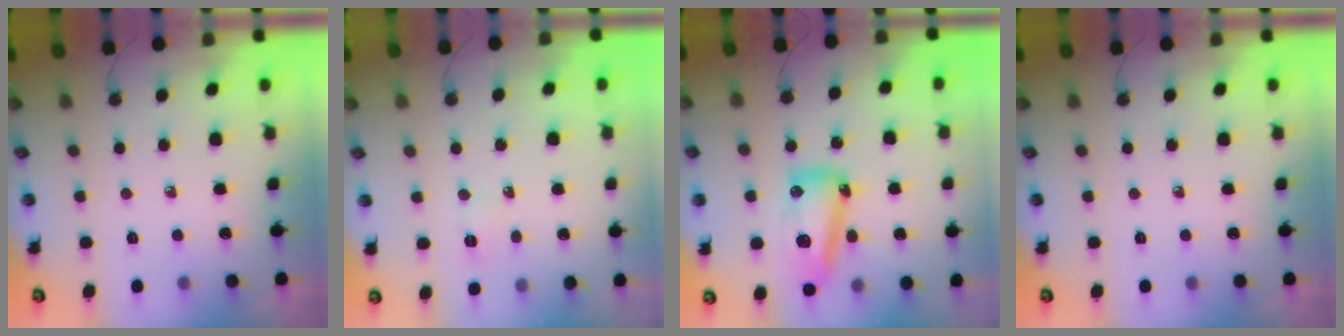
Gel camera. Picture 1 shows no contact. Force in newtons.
{"total": 3.5, "press": 3.4, "slide": 1.0}
{"total": 16.5, "press": 15.1, "slide": 6.5}
{"total": 0.0}